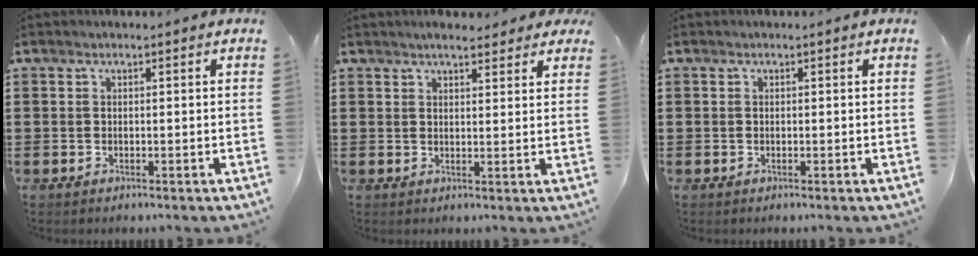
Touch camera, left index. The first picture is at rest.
{"total": 3.4, "force": [3.0, 0.7, 1.5], "torque": [-0.036, 0.003, 0.054]}
{"total": 0.0}